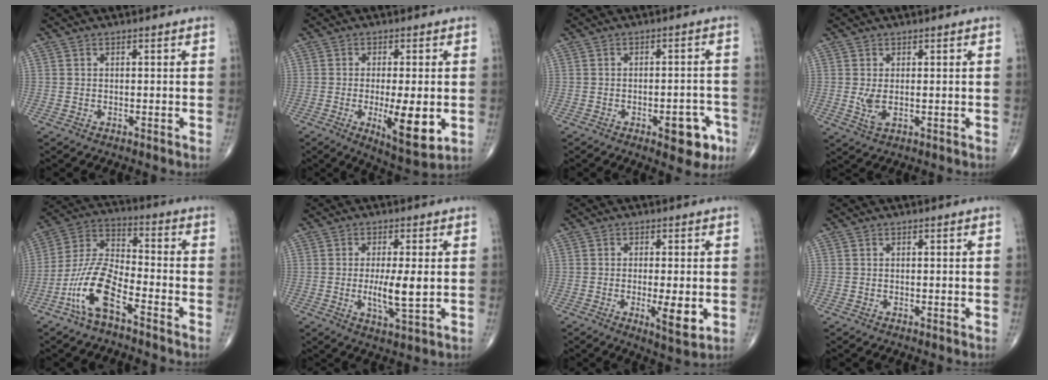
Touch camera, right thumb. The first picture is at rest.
{"total": 10.5, "force": [-2.0, 3.1, 9.9], "torque": [-0.146, -0.024, -0.024]}
{"total": 7.4, "force": [-3.5, 3.4, 5.6], "torque": [-0.044, 0.024, -0.037]}
{"total": 2.9, "force": [0.1, 1.3, 2.5], "torque": [-0.056, -0.007, 0.010]}
{"total": 11.9, "force": [-6.4, 4.0, 9.2], "torque": [-0.197, 0.050, -0.132]}
{"total": 7.2, "force": [-0.2, 1.6, 7.0], "torque": [-0.129, -0.017, -0.003]}
{"total": 6.2, "force": [-1.1, 1.6, 5.9], "torque": [-0.091, -0.015, -0.017]}
{"total": 0.0}